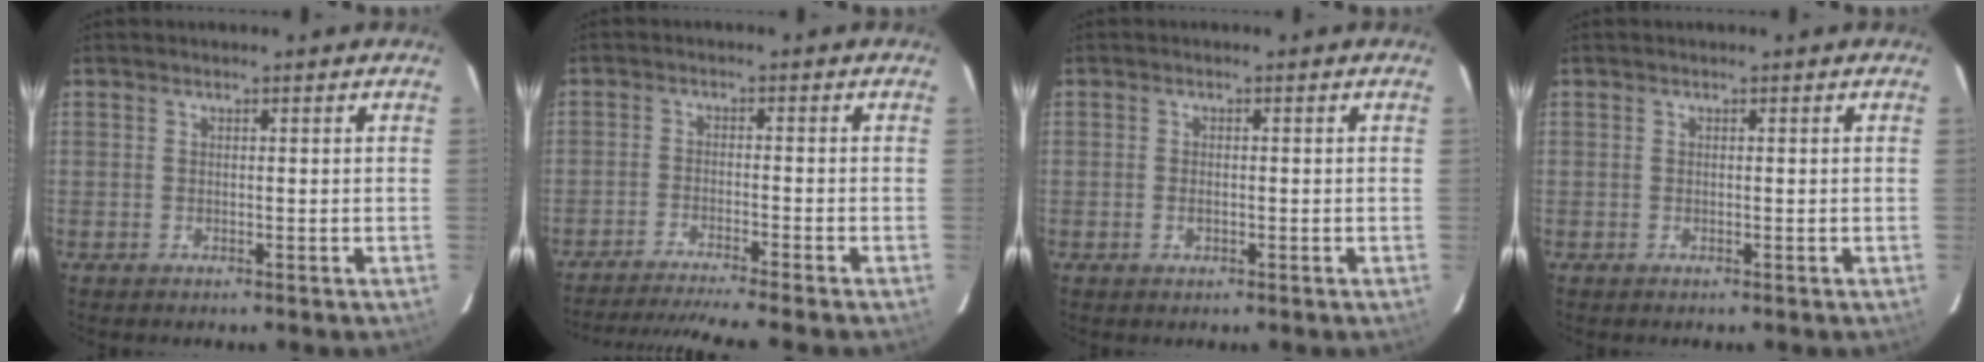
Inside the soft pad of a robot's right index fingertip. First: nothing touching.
{"total": 11.7, "force": [-10.6, -1.4, 4.9], "torque": [-0.107, -0.008, -0.172]}
{"total": 1.5, "force": [-0.6, 0.9, 1.0], "torque": [-0.021, 0.002, -0.010]}
{"total": 0.0}